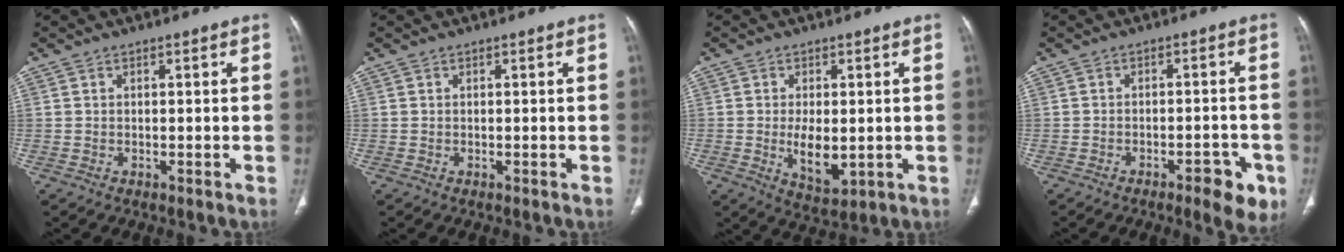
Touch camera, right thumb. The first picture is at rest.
{"total": 0.0}
{"total": 7.2, "force": [-0.7, 3.8, 6.1], "torque": [-0.094, -0.016, -0.001]}
{"total": 6.9, "force": [-3.6, 2.5, 5.4], "torque": [-0.051, 0.014, -0.042]}